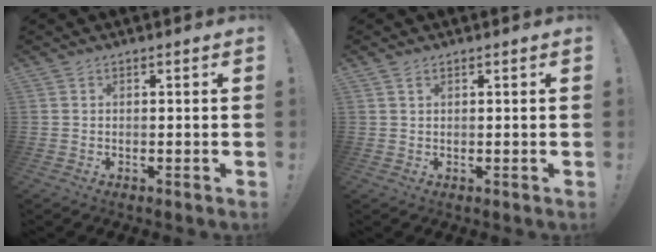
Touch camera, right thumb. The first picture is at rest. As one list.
[{"total": 1.2, "force": [0.8, 0.5, 0.6], "torque": [-0.008, -0.002, 0.014]}]